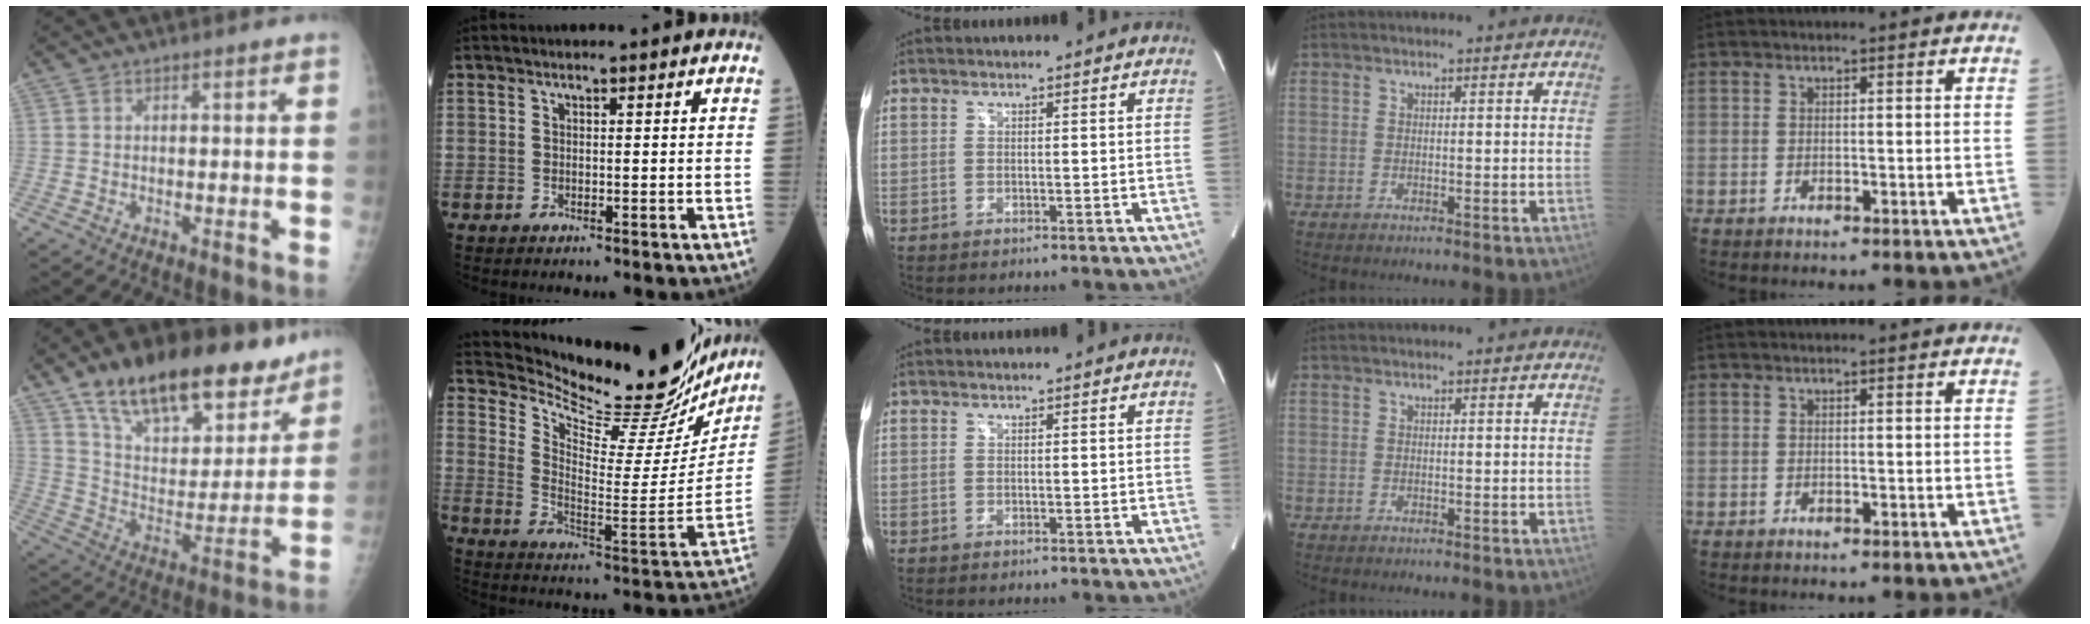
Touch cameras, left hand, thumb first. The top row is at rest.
{"thumb": {"total": 26.4, "force": [18.4, 11.8, 14.8], "torque": [-0.190, -0.056, 0.297]}, "index": {"total": 25.5, "force": [23.3, 4.8, 9.0], "torque": [-0.142, -0.077, 0.317]}}